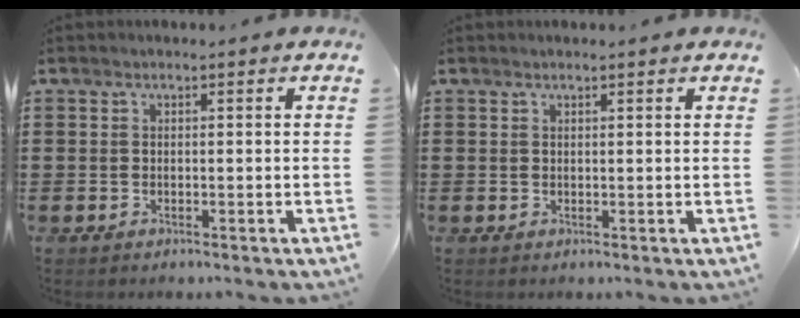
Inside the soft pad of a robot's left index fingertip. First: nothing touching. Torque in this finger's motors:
{"motor_torque": [-0.25, 0.15, 0.04, 0.00]}